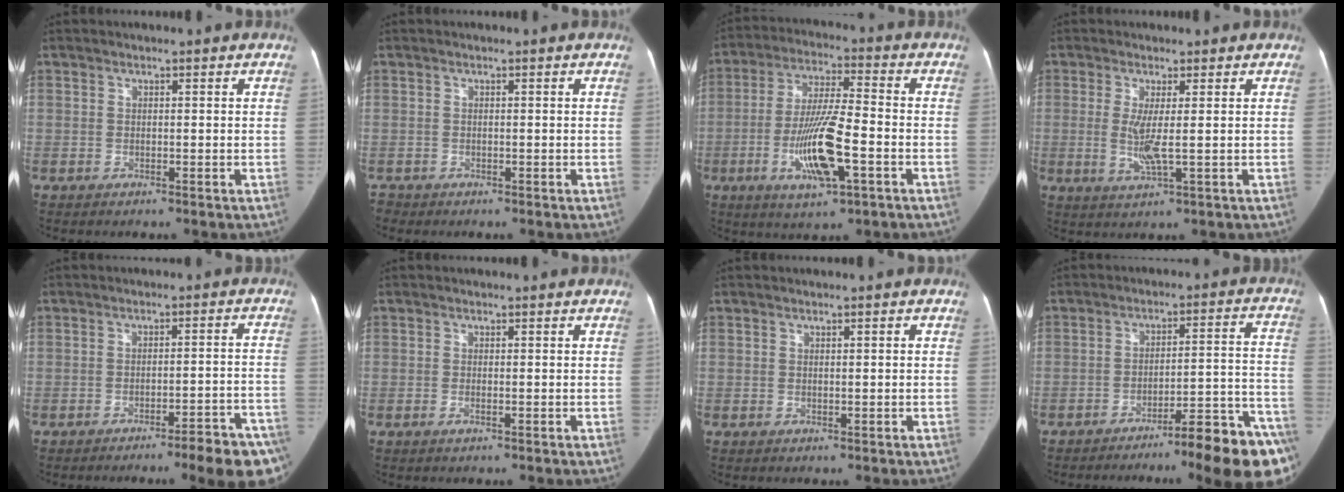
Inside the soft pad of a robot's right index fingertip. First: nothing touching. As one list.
[{"total": 1.7, "force": [-1.1, 1.2, 0.0], "torque": [-0.003, 0.002, -0.020]}, {"total": 13.0, "force": [-4.2, 2.4, 12.1], "torque": [-0.238, -0.005, -0.072]}, {"total": 4.4, "force": [-0.1, 0.4, 4.4], "torque": [-0.092, -0.009, 0.002]}, {"total": 11.7, "force": [-8.8, 1.1, 7.6], "torque": [-0.046, 0.034, -0.114]}, {"total": 1.0, "force": [-0.5, 0.4, 0.8], "torque": [-0.015, 0.000, -0.007]}, {"total": 0.6, "force": [0.0, 0.2, 0.6], "torque": [-0.014, 0.006, 0.003]}, {"total": 17.4, "force": [-12.7, -0.1, 11.9], "torque": [-0.080, 0.036, -0.186]}]